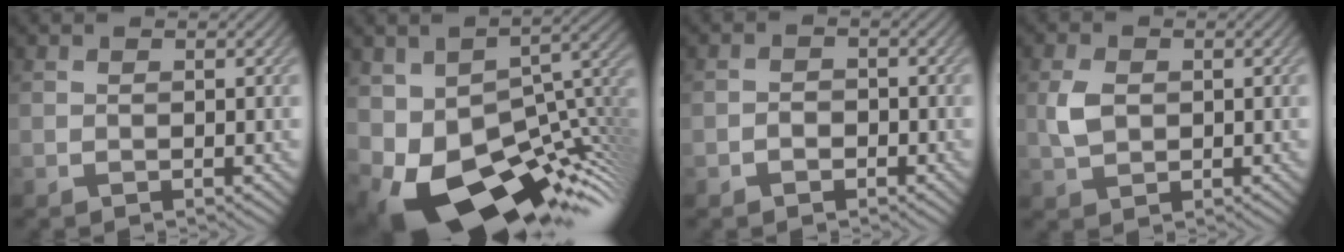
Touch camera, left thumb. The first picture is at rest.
{"total": 18.1, "force": [-8.2, 9.2, 13.2], "torque": [-0.241, -0.044, -0.113]}
{"total": 1.5, "force": [-0.9, 1.0, 0.5], "torque": [-0.005, 0.004, -0.020]}
{"total": 3.3, "force": [0.2, 2.3, 2.4], "torque": [-0.059, 0.002, 0.003]}